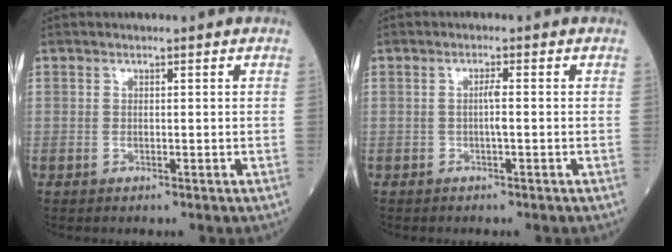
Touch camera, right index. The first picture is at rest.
{"total": 1.7, "force": [-0.2, -0.1, 1.7], "torque": [-0.032, 0.000, -0.003]}